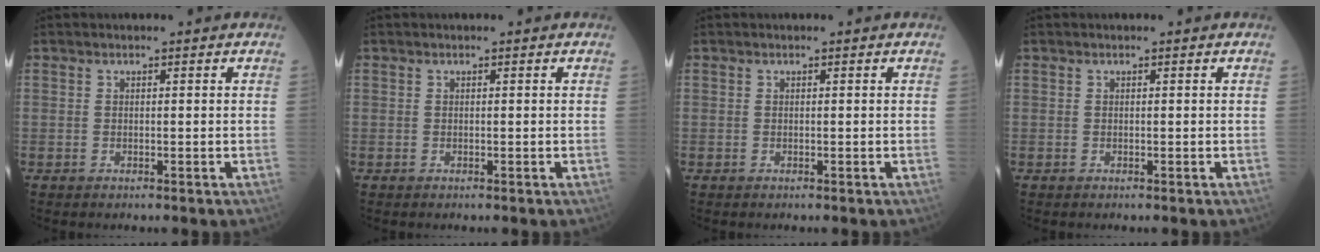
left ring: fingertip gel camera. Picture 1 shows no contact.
{"total": 0.0}
{"total": 0.0}
{"total": 0.0}